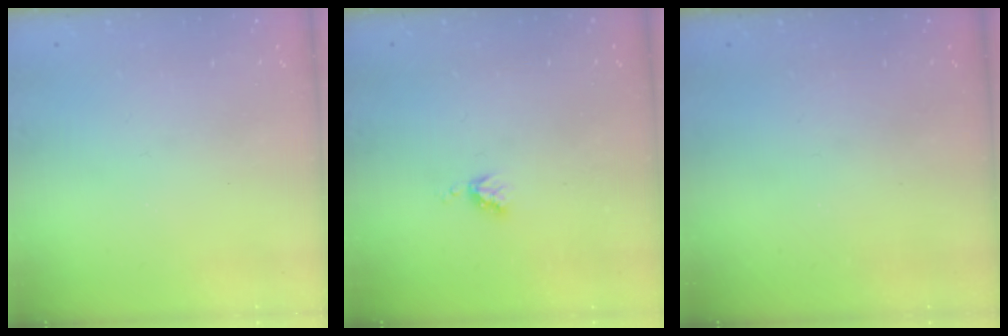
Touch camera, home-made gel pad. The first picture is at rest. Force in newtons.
{"total": 3.8, "press": 3.7, "slide": 0.6}
{"total": 0.0}